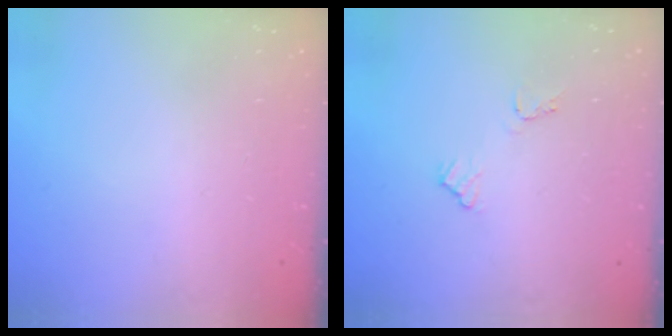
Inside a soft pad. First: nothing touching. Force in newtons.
{"total": 6.8, "press": 6.8, "slide": 0.5}